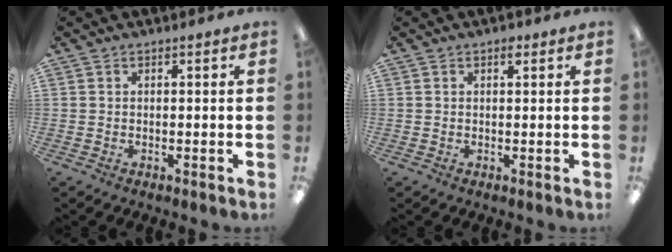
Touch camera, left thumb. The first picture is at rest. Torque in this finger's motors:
{"motor_torque": [0.14, 0.01, 0.51, 0.17, 0.01]}